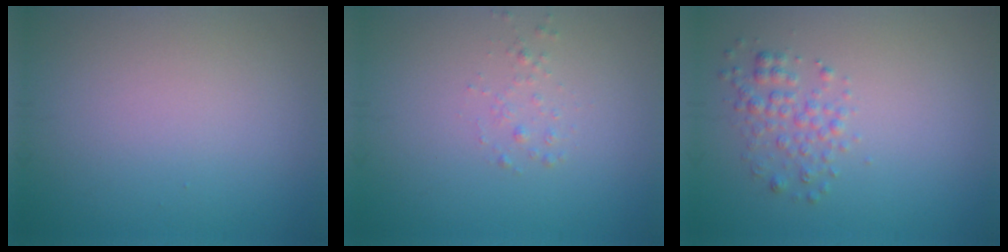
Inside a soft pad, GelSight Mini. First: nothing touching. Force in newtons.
{"total": 0.8, "press": 0.7, "slide": 0.1}
{"total": 2.0, "press": 2.0, "slide": 0.1}